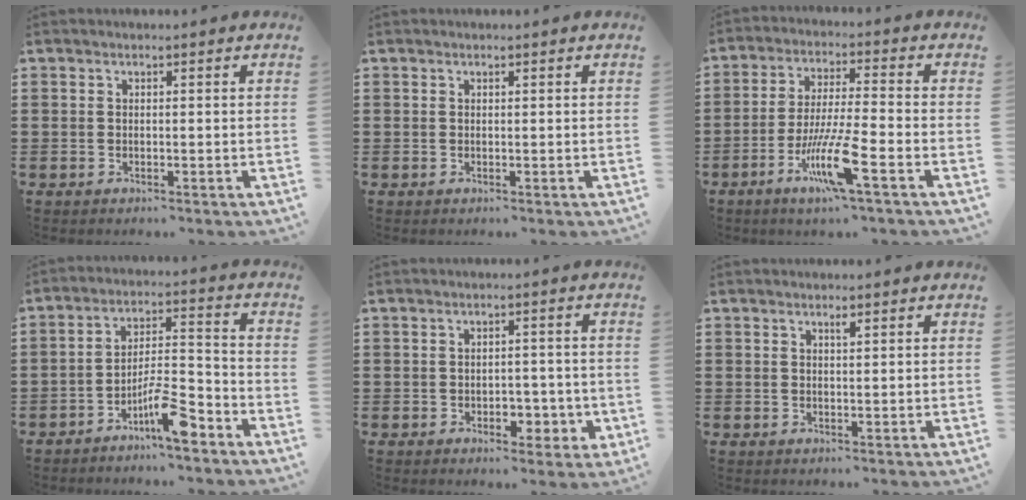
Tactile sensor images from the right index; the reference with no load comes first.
{"total": 0.0}
{"total": 9.8, "force": [-5.0, 0.7, 8.4], "torque": [-0.174, -0.009, -0.098]}
{"total": 8.2, "force": [-5.6, 1.6, 5.8], "torque": [-0.097, 0.010, -0.101]}
{"total": 3.5, "force": [-1.3, 2.5, 2.2], "torque": [-0.034, 0.003, -0.027]}
{"total": 0.9, "force": [0.6, 0.2, 0.7], "torque": [-0.015, 0.000, 0.011]}